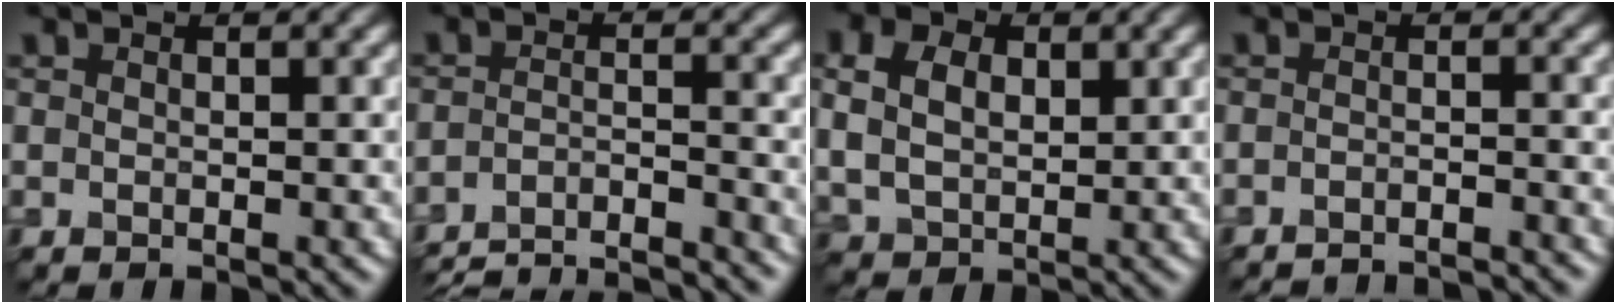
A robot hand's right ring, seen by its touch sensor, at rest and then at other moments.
{"total": 8.7, "force": [-8.1, 1.5, 2.8], "torque": [-0.040, -0.013, -0.125]}
{"total": 5.4, "force": [1.7, 3.8, 3.4], "torque": [-0.084, 0.008, 0.028]}
{"total": 4.4, "force": [-4.2, 0.4, 1.1], "torque": [-0.010, 0.003, -0.057]}